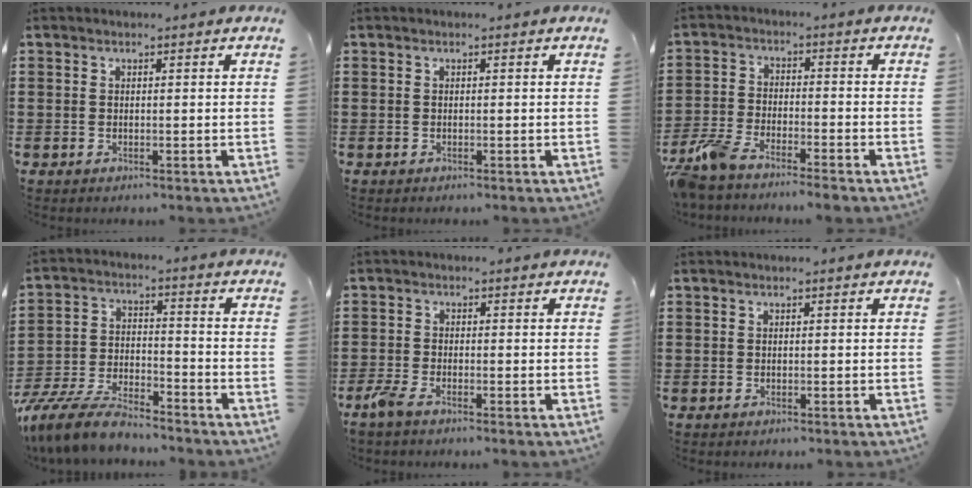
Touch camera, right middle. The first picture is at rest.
{"total": 0.0}
{"total": 5.8, "force": [-5.2, 0.7, 2.3], "torque": [-0.079, -0.013, -0.111]}
{"total": 8.3, "force": [-7.5, 1.7, 3.1], "torque": [-0.072, 0.014, -0.146]}
{"total": 2.5, "force": [-1.7, 0.5, 1.8], "torque": [-0.059, -0.008, -0.041]}
{"total": 0.0}